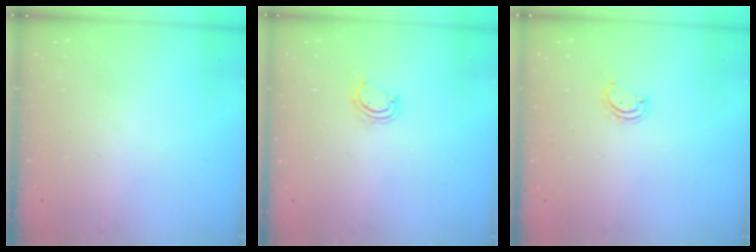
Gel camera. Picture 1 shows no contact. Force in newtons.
{"total": 2.7, "press": 2.7, "slide": 0.2}
{"total": 2.8, "press": 2.8, "slide": 0.3}